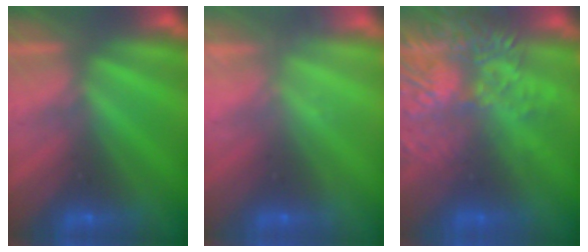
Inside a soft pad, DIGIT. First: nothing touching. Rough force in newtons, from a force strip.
{"total": 2.2}
{"total": 7.1}